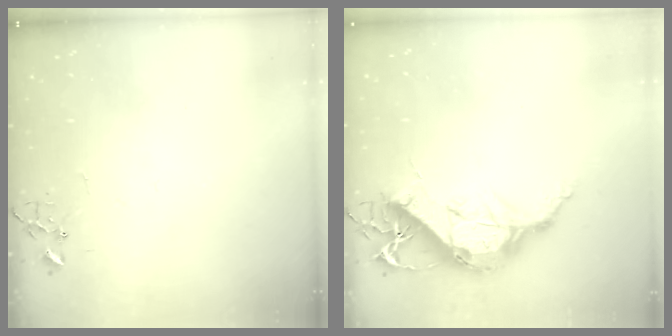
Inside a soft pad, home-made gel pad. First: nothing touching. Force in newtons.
{"total": 13.9, "press": 13.8, "slide": 1.4}